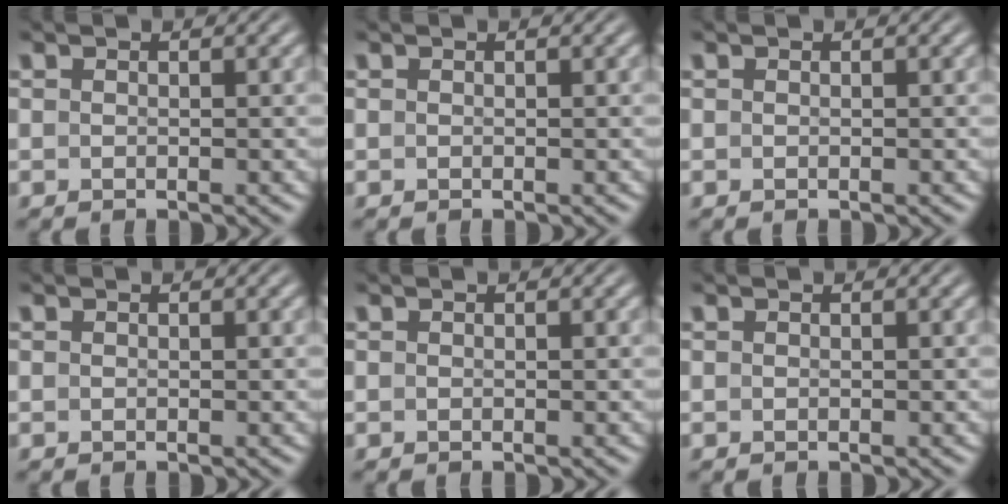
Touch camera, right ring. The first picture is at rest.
{"total": 0.0}
{"total": 0.0}
{"total": 0.0}
{"total": 0.0}
{"total": 0.0}